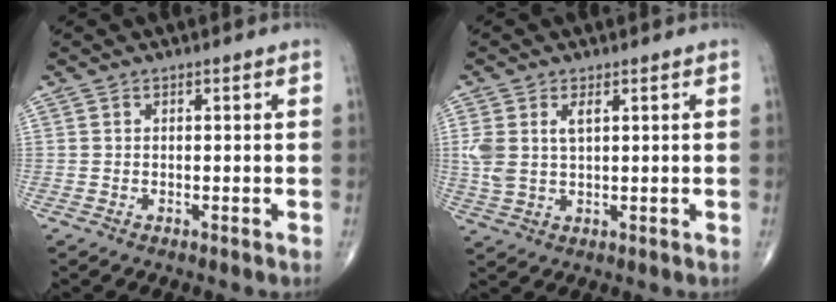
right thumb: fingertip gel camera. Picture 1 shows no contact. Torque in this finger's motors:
{"motor_torque": [0.04, 0.09, 0.60, 0.29, 0.06]}